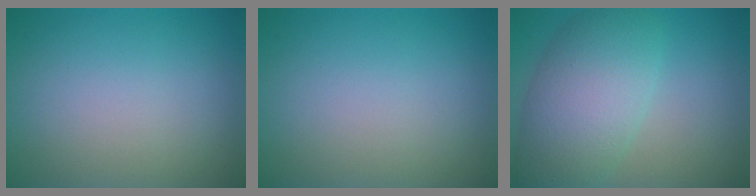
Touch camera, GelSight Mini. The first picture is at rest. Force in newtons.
{"total": 0.0}
{"total": 7.6, "press": 7.6, "slide": 0.4}